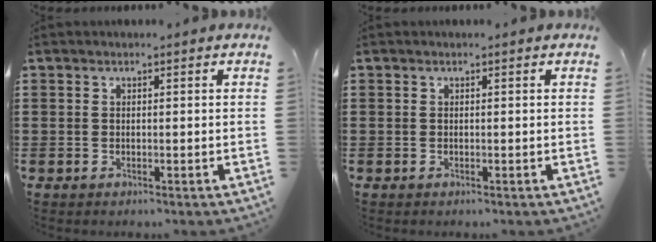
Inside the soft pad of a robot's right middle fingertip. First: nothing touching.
{"total": 0.0}